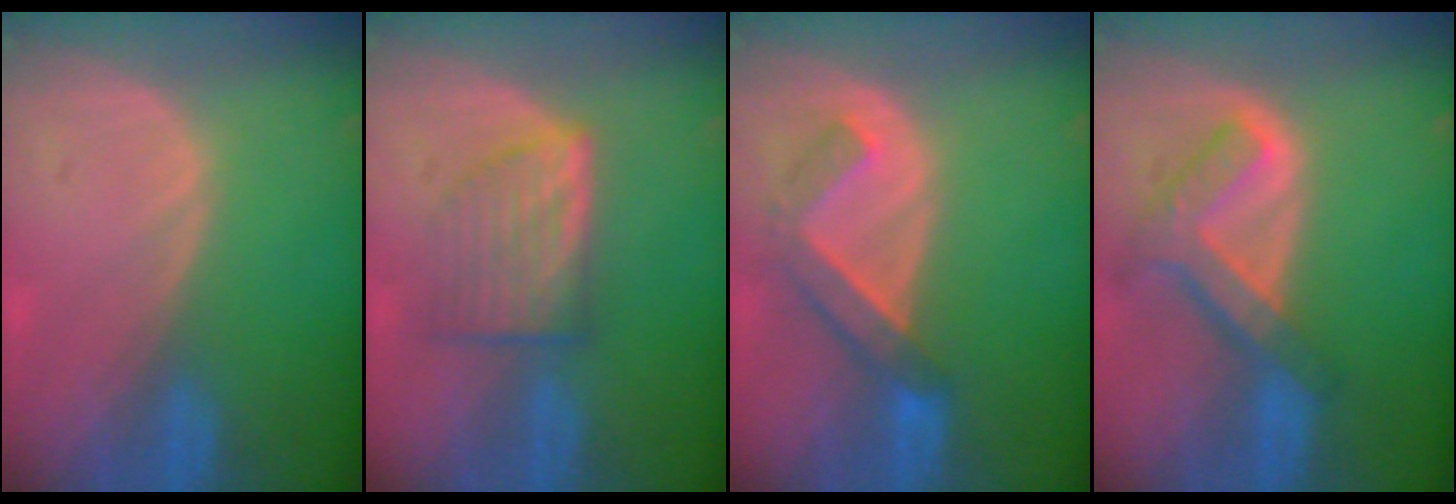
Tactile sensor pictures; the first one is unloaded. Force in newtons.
{"total": 6.3, "press": 6.0, "slide": 1.7}
{"total": 5.3, "press": 5.3, "slide": 0.2}
{"total": 7.6, "press": 6.5, "slide": 4.0}